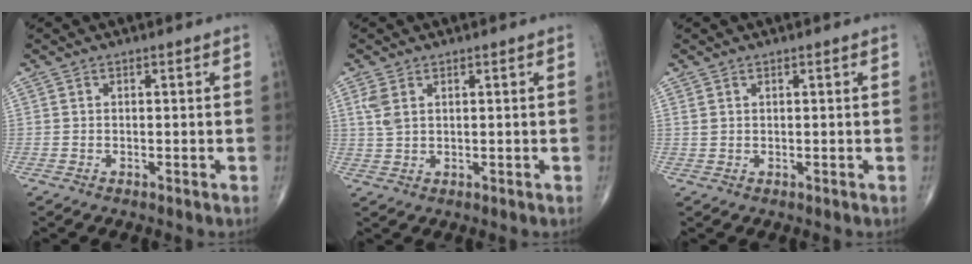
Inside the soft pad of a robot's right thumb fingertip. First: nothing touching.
{"total": 3.1, "force": [1.3, 1.7, 2.3], "torque": [-0.055, 0.005, 0.035]}
{"total": 0.8, "force": [0.5, 0.4, 0.4], "torque": [-0.006, 0.005, 0.013]}